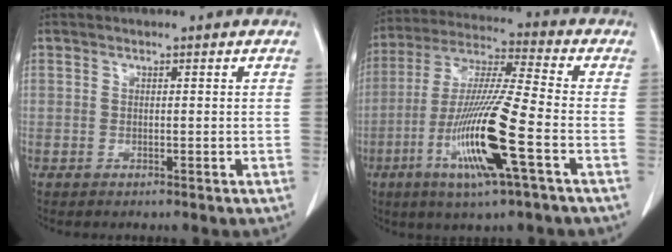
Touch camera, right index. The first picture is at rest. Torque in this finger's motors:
{"motor_torque": [2.14, 0.00, 0.60, 0.21]}